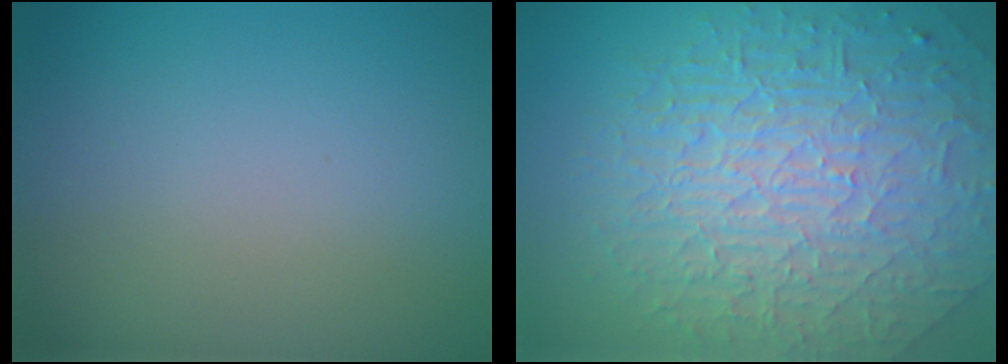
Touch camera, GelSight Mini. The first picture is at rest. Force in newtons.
{"total": 9.7, "press": 6.2, "slide": 7.5}